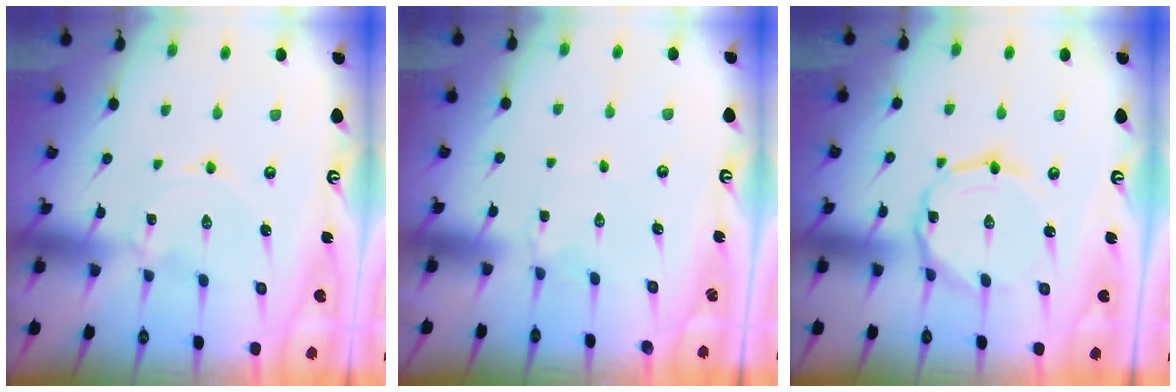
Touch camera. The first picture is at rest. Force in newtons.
{"total": 1.9, "press": 1.9, "slide": 0.2}
{"total": 5.0, "press": 5.0, "slide": 0.3}